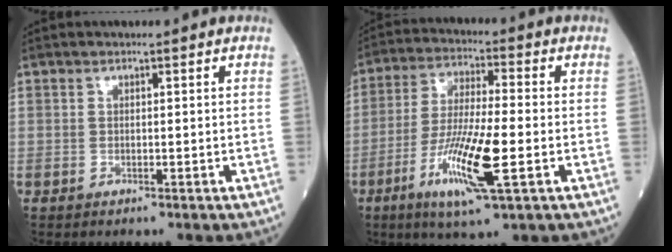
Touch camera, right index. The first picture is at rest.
{"total": 12.9, "force": [-4.2, 1.2, 12.1], "torque": [-0.237, -0.020, -0.078]}